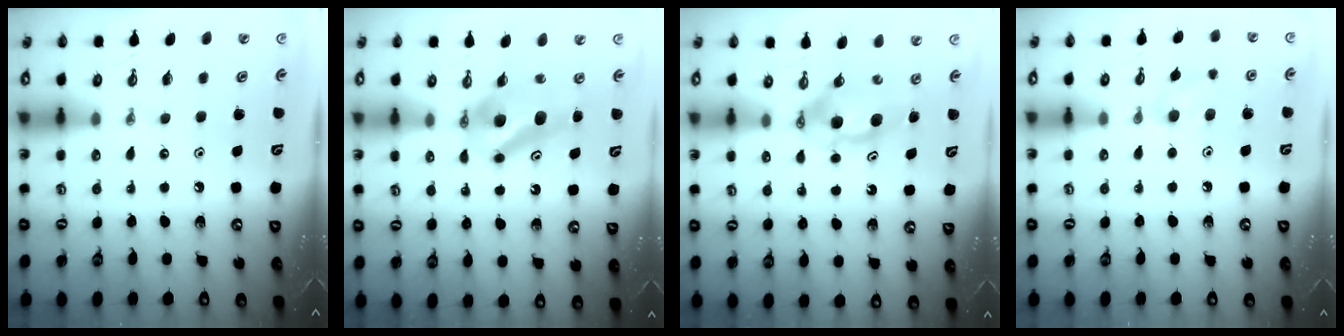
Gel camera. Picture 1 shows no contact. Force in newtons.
{"total": 6.5, "press": 6.4, "slide": 1.3}
{"total": 5.8, "press": 5.6, "slide": 1.2}
{"total": 7.3, "press": 7.2, "slide": 1.4}